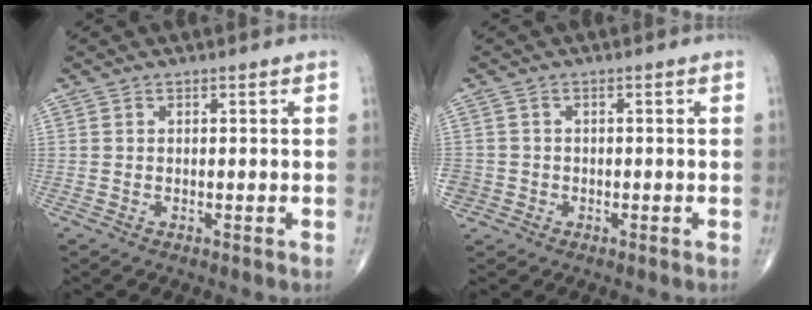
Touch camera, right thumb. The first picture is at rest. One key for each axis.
{"total": 3.1, "fx": -1.1, "fy": 2.8, "fz": 0.7, "tx": -0.011, "ty": 0.009, "tz": -0.022}